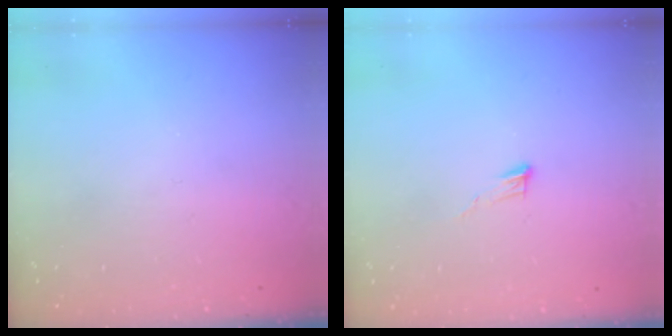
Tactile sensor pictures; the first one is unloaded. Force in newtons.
{"total": 3.8, "press": 3.8, "slide": 0.3}